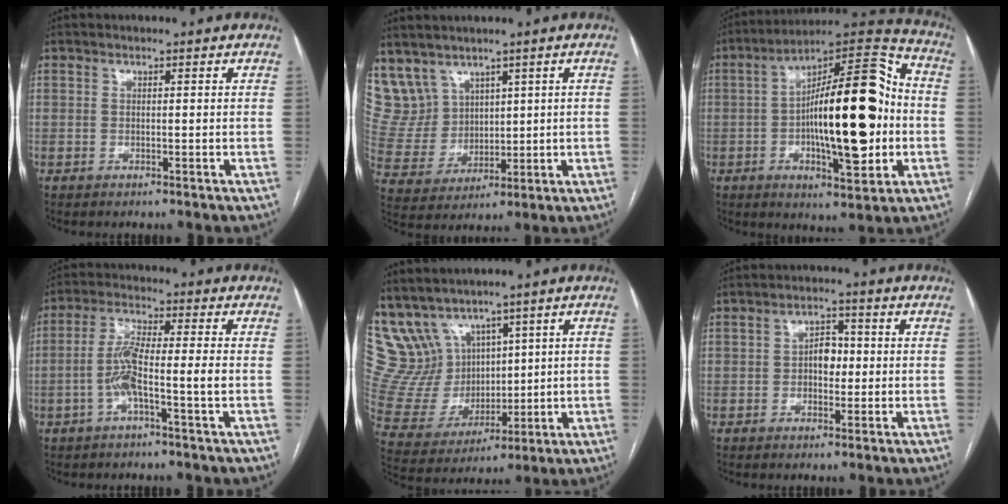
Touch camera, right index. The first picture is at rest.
{"total": 8.7, "force": [6.1, 6.1, 1.0], "torque": [-0.039, 0.028, 0.146]}
{"total": 21.9, "force": [-1.6, 5.6, 21.1], "torque": [-0.340, 0.026, -0.021]}
{"total": 6.5, "force": [-1.9, 0.0, 6.2], "torque": [-0.128, 0.015, -0.037]}
{"total": 12.9, "force": [8.9, 8.6, 3.5], "torque": [-0.103, 0.046, 0.210]}
{"total": 3.7, "force": [-0.2, 2.2, 3.0], "torque": [-0.047, 0.012, -0.003]}